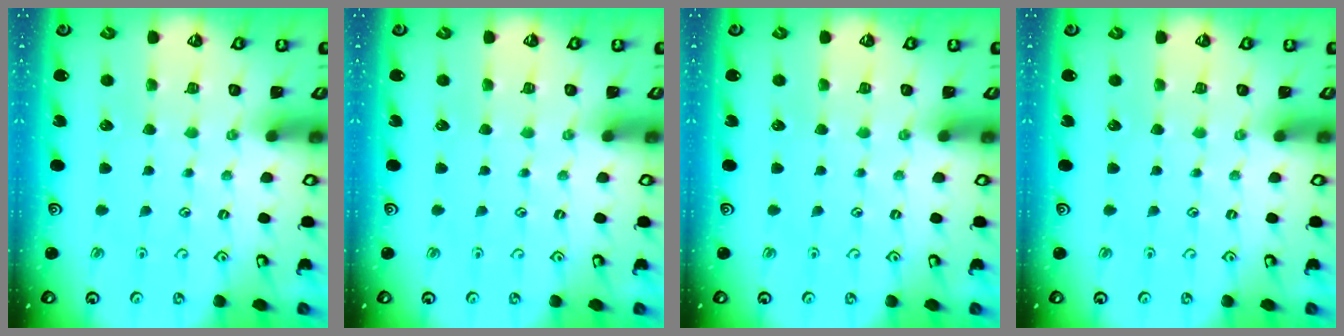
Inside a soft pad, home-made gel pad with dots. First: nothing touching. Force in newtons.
{"total": 0.0}
{"total": 0.0}
{"total": 0.0}